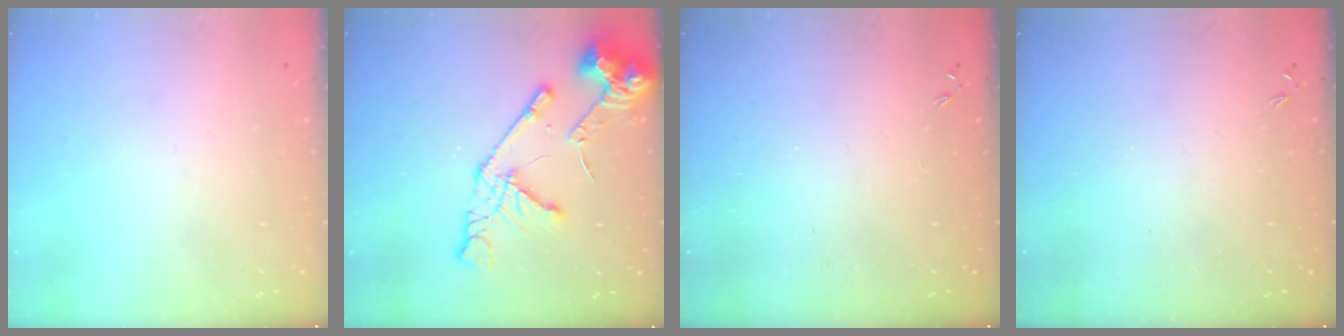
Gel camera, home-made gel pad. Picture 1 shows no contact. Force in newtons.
{"total": 14.8, "press": 14.7, "slide": 1.9}
{"total": 0.0}
{"total": 0.0}